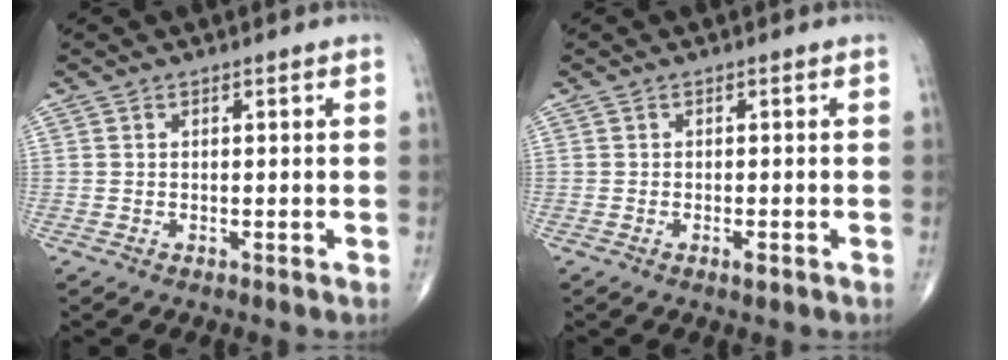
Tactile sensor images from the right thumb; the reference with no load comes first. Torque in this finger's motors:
{"motor_torque": [1.03, 0.85, 0.29, -0.15, 0.00]}